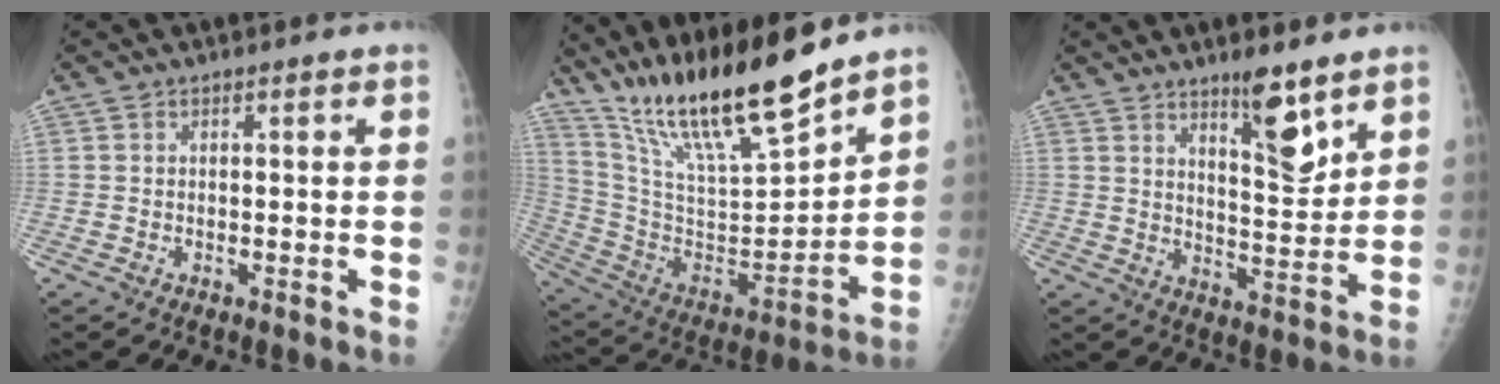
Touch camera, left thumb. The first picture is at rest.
{"total": 22.4, "force": [18.4, 3.0, 12.3], "torque": [-0.192, -0.096, 0.337]}
{"total": 9.2, "force": [6.2, 2.3, 6.4], "torque": [-0.086, -0.054, 0.104]}